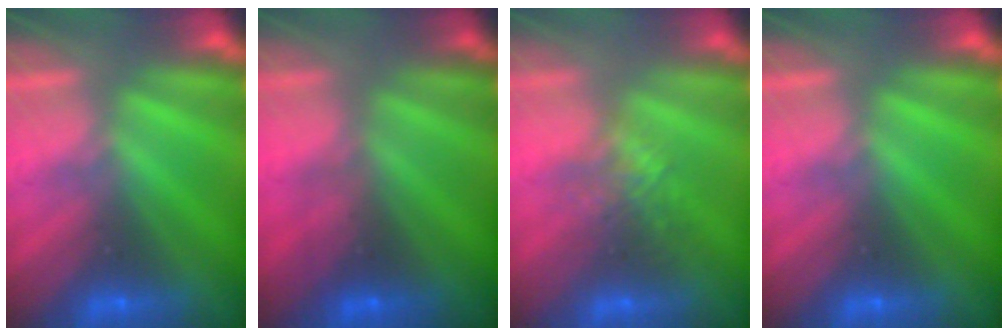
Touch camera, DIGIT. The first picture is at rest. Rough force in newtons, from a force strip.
{"total": 4.8}
{"total": 3.9}
{"total": 0.0}